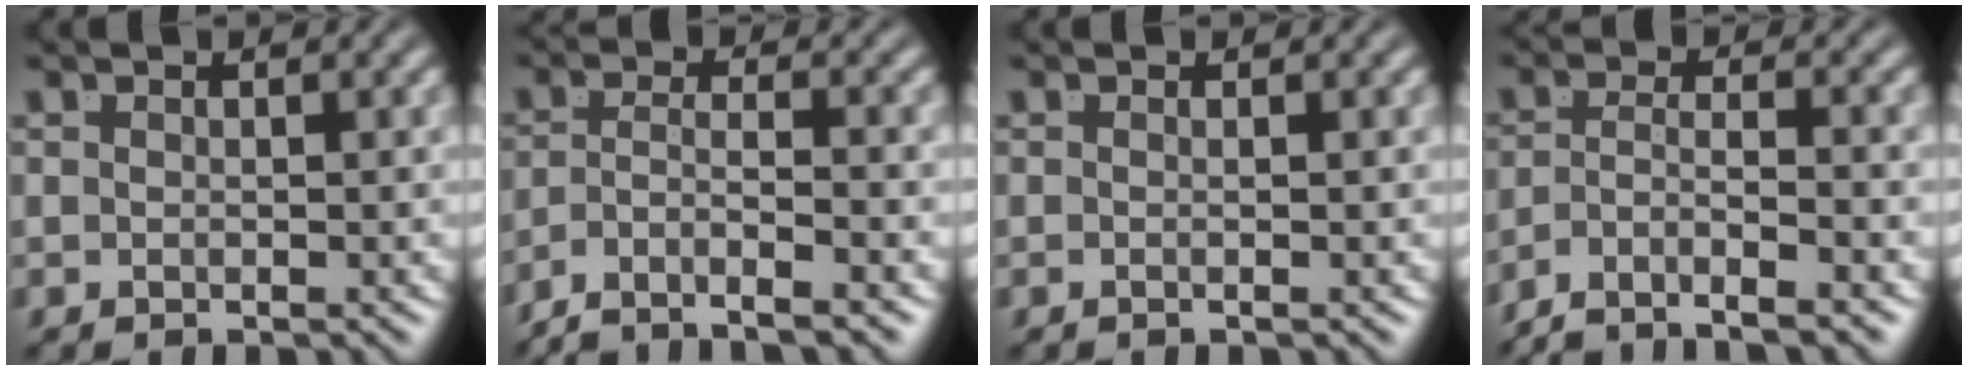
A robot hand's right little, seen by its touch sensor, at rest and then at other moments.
{"total": 5.9, "force": [-4.5, 2.3, 3.1], "torque": [-0.066, -0.031, -0.065]}
{"total": 0.9, "force": [-0.5, -0.6, 0.5], "torque": [-0.009, -0.004, -0.007]}
{"total": 6.2, "force": [-4.7, 2.6, 3.1], "torque": [-0.065, -0.030, -0.070]}